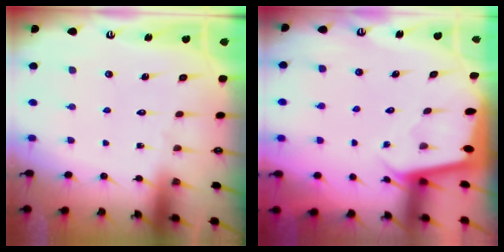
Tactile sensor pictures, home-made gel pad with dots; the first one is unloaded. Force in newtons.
{"total": 1.8, "press": 1.8, "slide": 0.1}